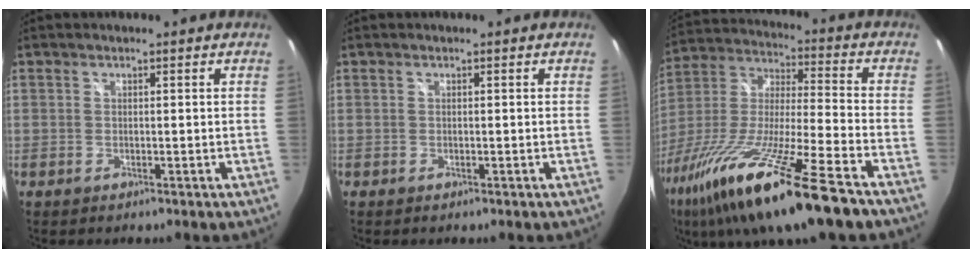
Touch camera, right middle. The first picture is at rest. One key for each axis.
{"total": 0.0}
{"total": 25.7, "fx": -15.9, "fy": 2.1, "fz": 20.2, "tx": -0.387, "ty": -0.068, "tz": -0.287}